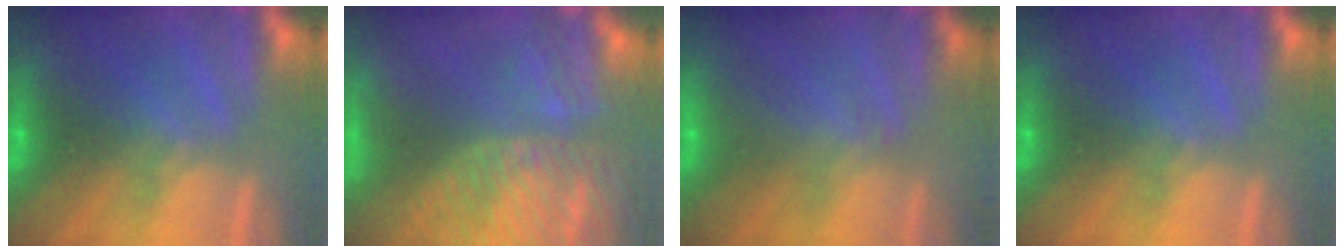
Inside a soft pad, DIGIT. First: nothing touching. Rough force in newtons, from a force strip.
{"total": 6.6}
{"total": 2.3}
{"total": 0.0}